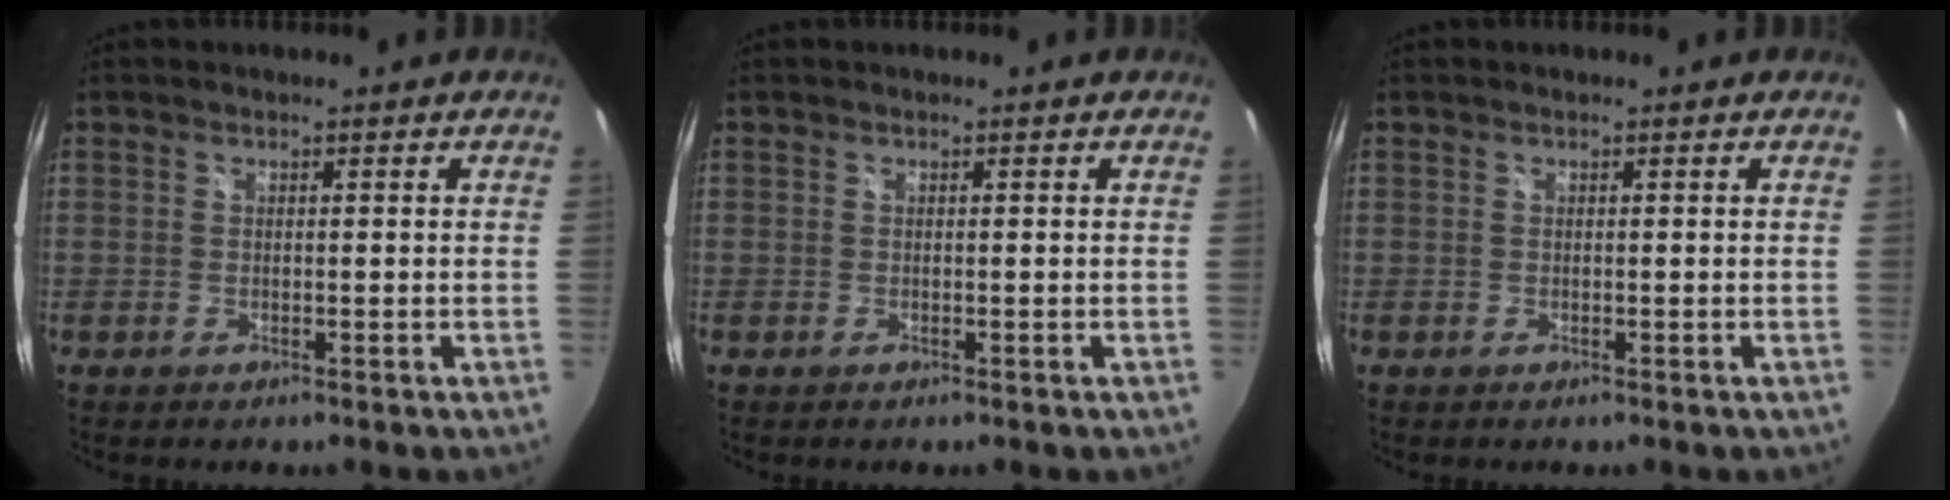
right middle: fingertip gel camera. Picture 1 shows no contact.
{"total": 0.0}
{"total": 0.0}